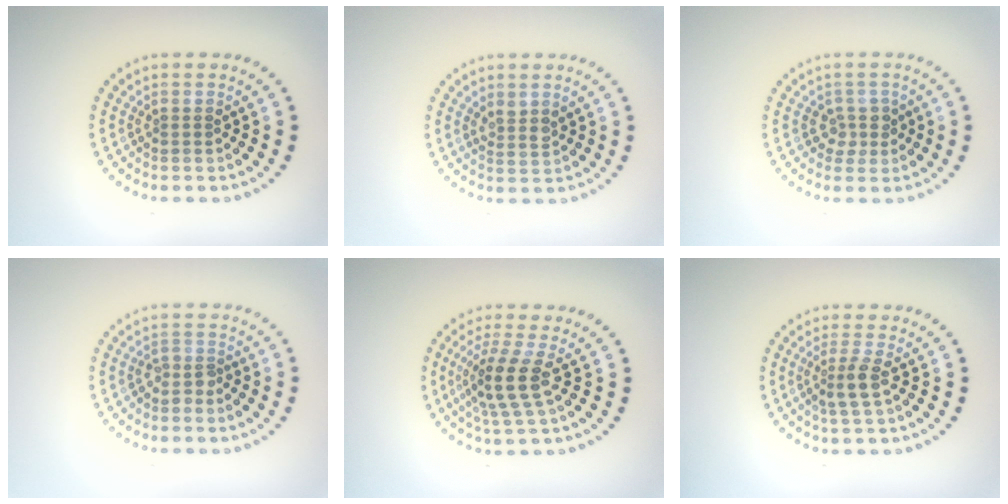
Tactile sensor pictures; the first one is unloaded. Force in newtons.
{"total": 1.4, "press": 1.1, "slide": 0.8}
{"total": 1.8, "press": 1.5, "slide": 1.1}
{"total": 1.4, "press": 1.0, "slide": 1.0}
{"total": 3.8, "press": 2.9, "slide": 2.4}
{"total": 2.2, "press": 1.9, "slide": 1.3}